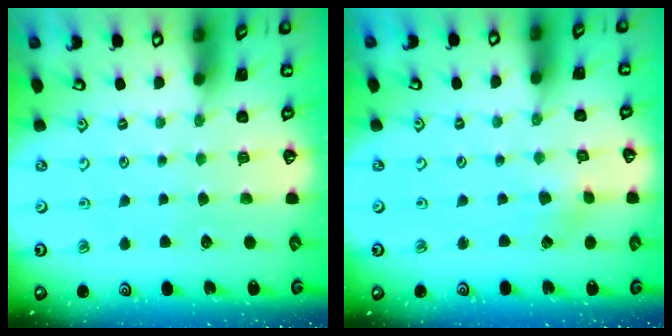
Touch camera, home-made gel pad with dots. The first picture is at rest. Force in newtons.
{"total": 1.2, "press": 1.2, "slide": 0.1}